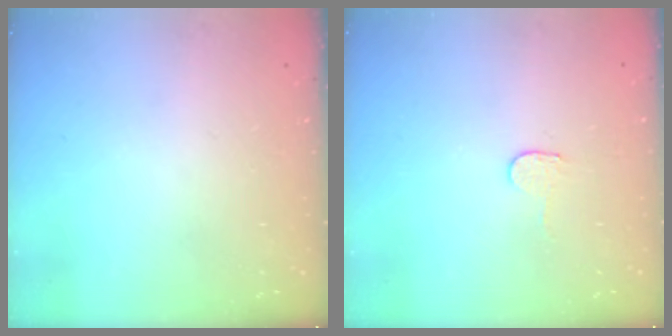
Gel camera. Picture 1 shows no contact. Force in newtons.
{"total": 2.3, "press": 2.3, "slide": 0.2}